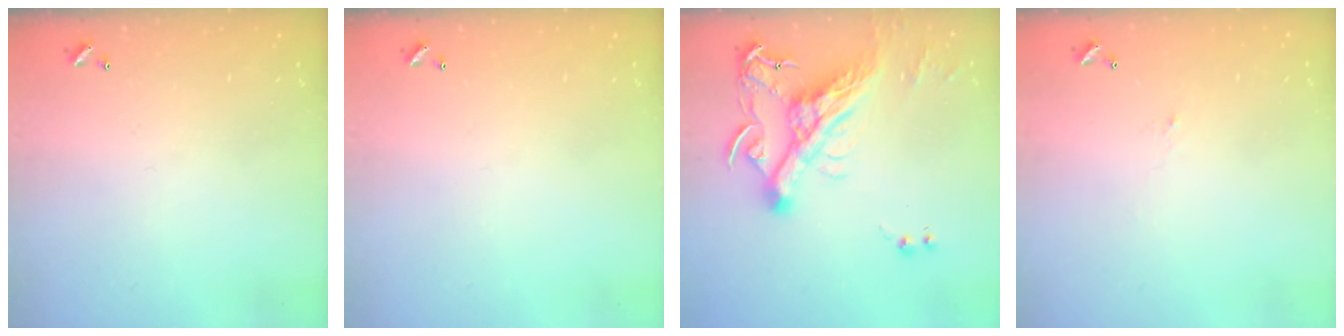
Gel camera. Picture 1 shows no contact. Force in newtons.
{"total": 0.0}
{"total": 14.9, "press": 14.7, "slide": 2.3}
{"total": 0.8, "press": 0.7, "slide": 0.5}